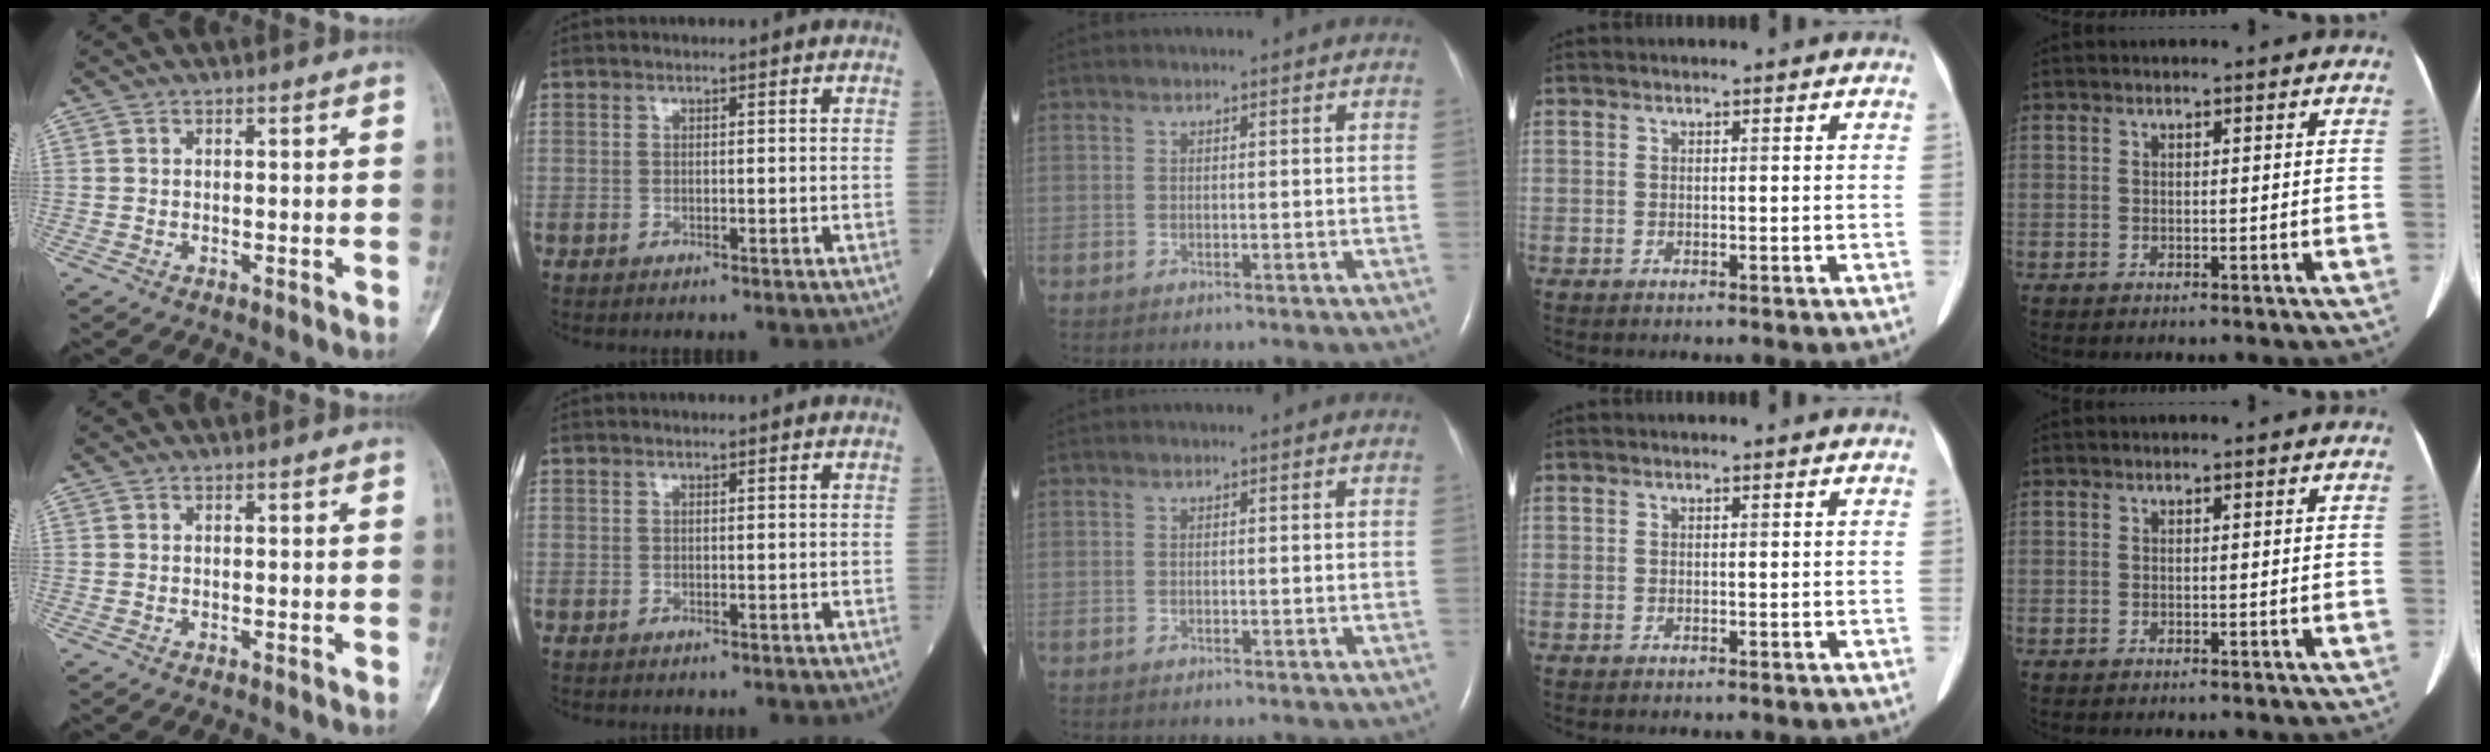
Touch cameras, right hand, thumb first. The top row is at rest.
{}